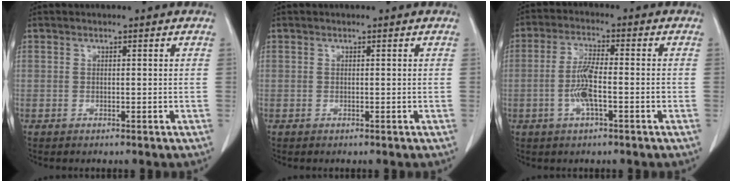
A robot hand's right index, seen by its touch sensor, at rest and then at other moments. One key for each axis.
{"total": 0.0}
{"total": 5.9, "fx": -1.6, "fy": 1.2, "fz": 5.6, "tx": -0.117, "ty": 0.004, "tz": -0.033}